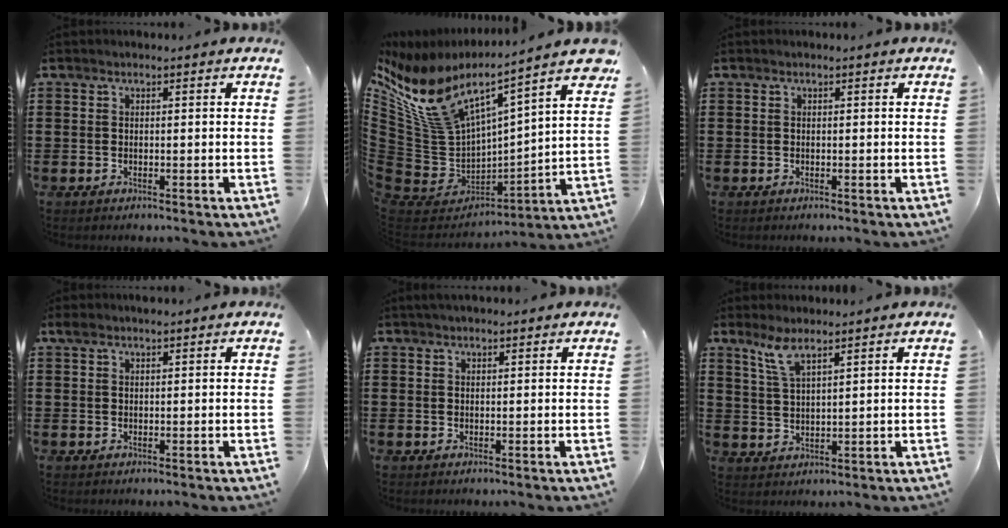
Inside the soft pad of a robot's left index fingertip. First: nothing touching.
{"total": 11.1, "force": [7.6, 3.9, 7.1], "torque": [-0.179, -0.063, 0.126]}
{"total": 0.0}
{"total": 1.4, "force": [1.0, 0.5, 0.8], "torque": [-0.018, 0.003, 0.019]}
{"total": 1.3, "force": [1.1, 0.4, 0.5], "torque": [-0.011, 0.002, 0.020]}
{"total": 4.6, "force": [3.5, 0.7, 3.0], "torque": [-0.069, -0.001, 0.063]}